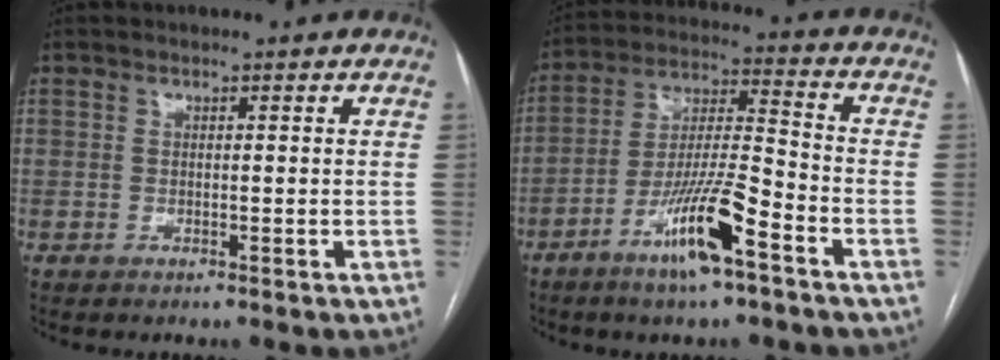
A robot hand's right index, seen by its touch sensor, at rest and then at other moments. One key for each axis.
{"total": 12.6, "fx": -6.9, "fy": 1.2, "fz": 10.4, "tx": -0.200, "ty": -0.010, "tz": -0.125}